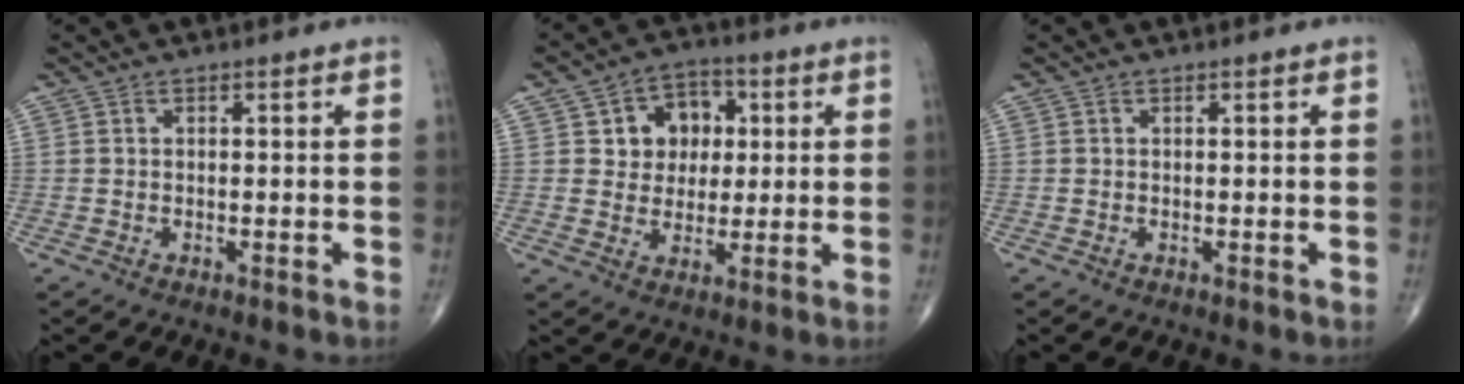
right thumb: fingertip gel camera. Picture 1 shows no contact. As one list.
[{"total": 9.3, "force": [2.2, 7.6, 4.8], "torque": [-0.021, 0.002, 0.032]}, {"total": 0.0}]